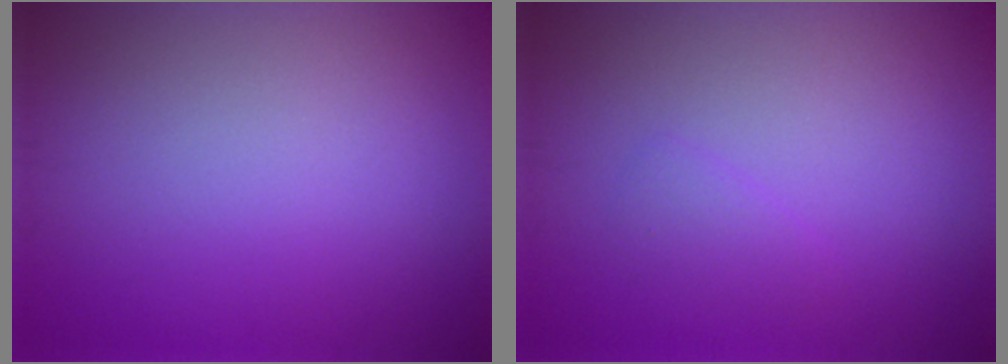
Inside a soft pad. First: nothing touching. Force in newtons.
{"total": 1.1, "press": 1.1, "slide": 0.1}